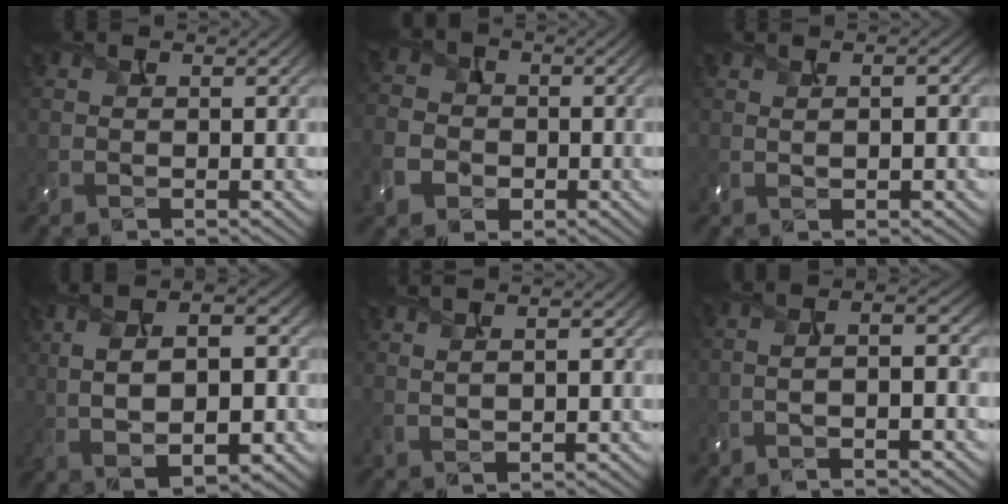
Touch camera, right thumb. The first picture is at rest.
{"total": 5.6, "force": [-2.2, 4.4, 2.6], "torque": [-0.078, -0.013, -0.054]}
{"total": 3.3, "force": [0.8, 1.0, 3.1], "torque": [-0.040, 0.007, 0.003]}
{"total": 10.8, "force": [0.5, 5.4, 9.4], "torque": [-0.170, 0.006, 0.018]}
{"total": 3.0, "force": [2.0, 0.7, 2.2], "torque": [-0.042, 0.007, 0.026]}
{"total": 6.2, "force": [-2.8, 1.0, 5.4], "torque": [-0.084, 0.007, -0.052]}